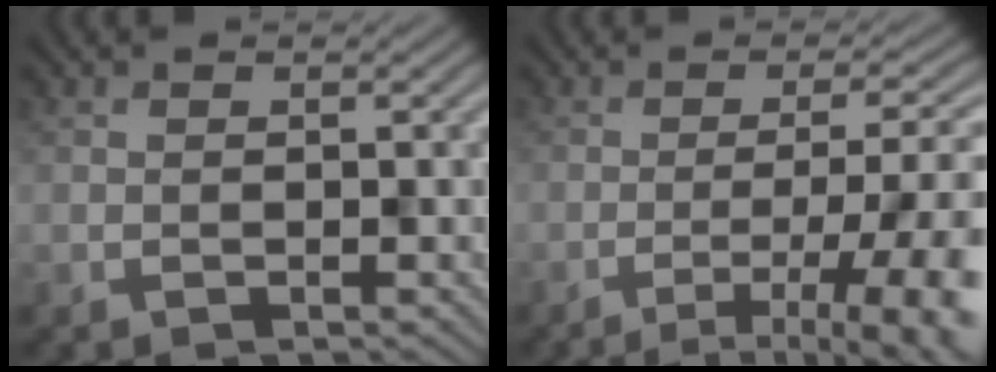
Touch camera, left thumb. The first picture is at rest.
{"total": 11.2, "force": [-4.9, 2.8, 9.6], "torque": [-0.110, 0.005, -0.065]}